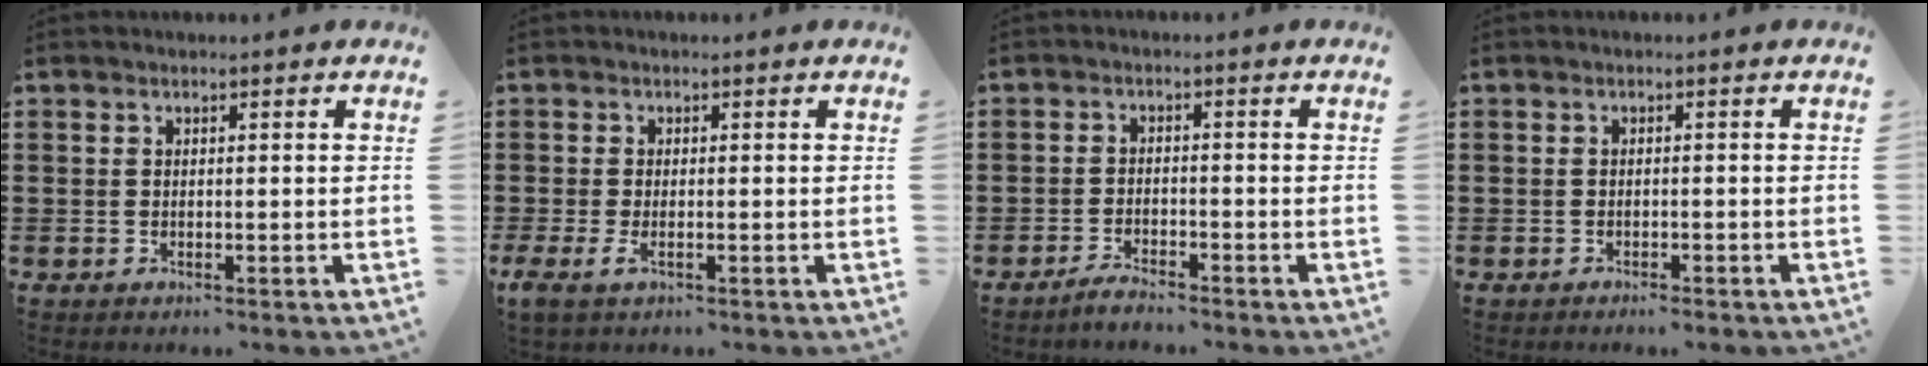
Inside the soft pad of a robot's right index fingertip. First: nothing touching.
{"total": 1.7, "force": [-0.6, 0.5, 1.5], "torque": [-0.042, -0.008, -0.015]}
{"total": 2.3, "force": [-2.2, 0.0, 0.4], "torque": [-0.011, 0.002, -0.043]}
{"total": 0.9, "force": [-0.9, -0.1, 0.2], "torque": [-0.006, -0.003, -0.017]}